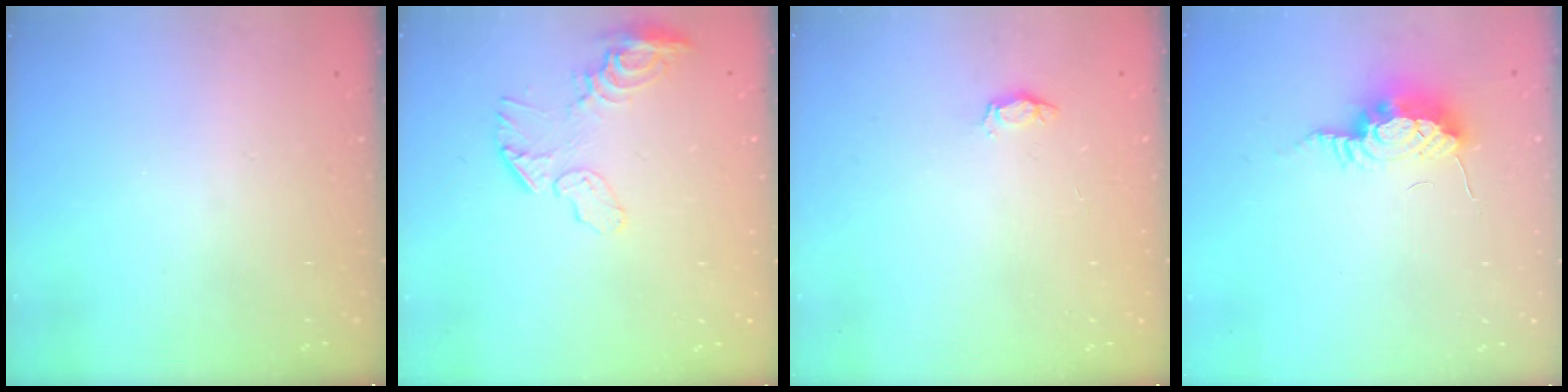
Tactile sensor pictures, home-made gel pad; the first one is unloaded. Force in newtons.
{"total": 10.3, "press": 10.2, "slide": 1.1}
{"total": 3.0, "press": 3.0, "slide": 0.4}
{"total": 8.7, "press": 8.7, "slide": 0.8}